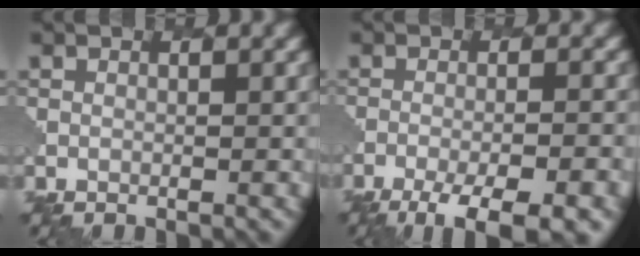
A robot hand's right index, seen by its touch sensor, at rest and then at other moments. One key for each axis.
{"total": 8.1, "fx": -5.3, "fy": 2.1, "fz": 5.7, "tx": -0.094, "ty": -0.015, "tz": -0.078}